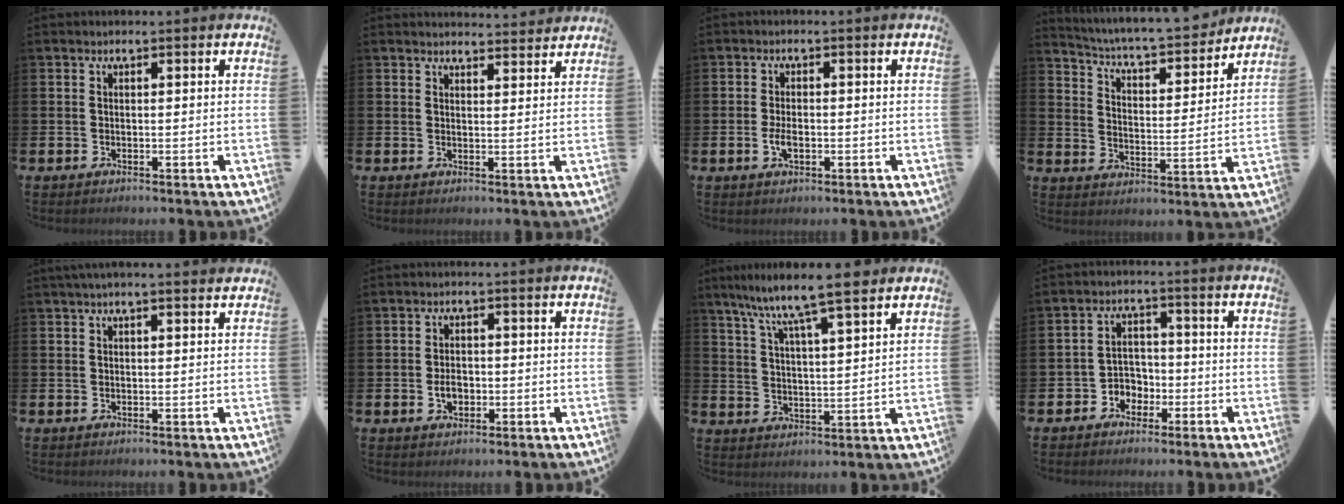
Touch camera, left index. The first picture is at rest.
{"total": 2.9, "force": [2.9, 0.4, -0.1], "torque": [0.006, -0.020, 0.051]}
{"total": 2.5, "force": [-0.6, 1.3, 2.1], "torque": [-0.031, -0.003, -0.013]}
{"total": 6.0, "force": [5.8, 0.6, 1.4], "torque": [-0.058, -0.050, 0.095]}
{"total": 1.7, "force": [1.5, -0.1, 0.9], "torque": [-0.017, -0.001, 0.026]}
{"total": 2.5, "force": [-0.6, 1.8, 1.6], "torque": [-0.015, -0.003, -0.017]}
{"total": 9.3, "force": [8.2, 0.6, 4.4], "torque": [-0.110, -0.044, 0.142]}
{"total": 3.2, "force": [-1.8, 2.6, 0.5], "torque": [-0.021, -0.001, -0.045]}